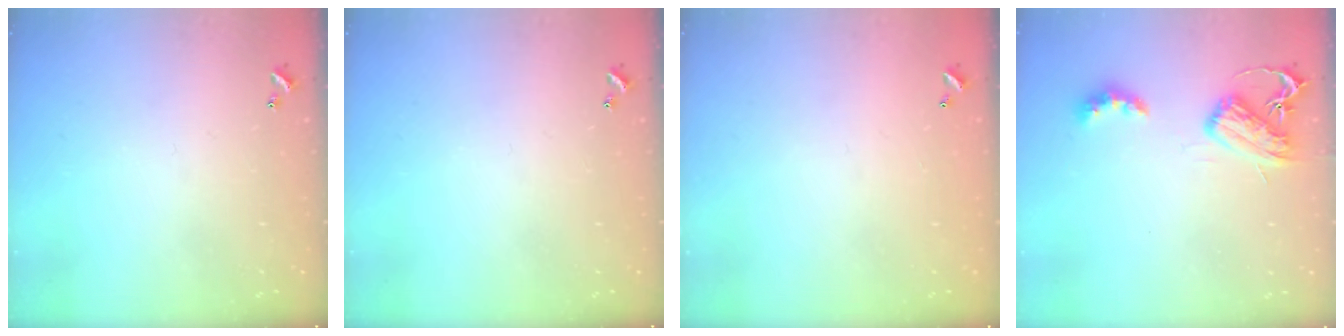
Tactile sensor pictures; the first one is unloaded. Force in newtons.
{"total": 0.0}
{"total": 2.7, "press": 2.7, "slide": 0.1}
{"total": 6.7, "press": 6.7, "slide": 0.8}